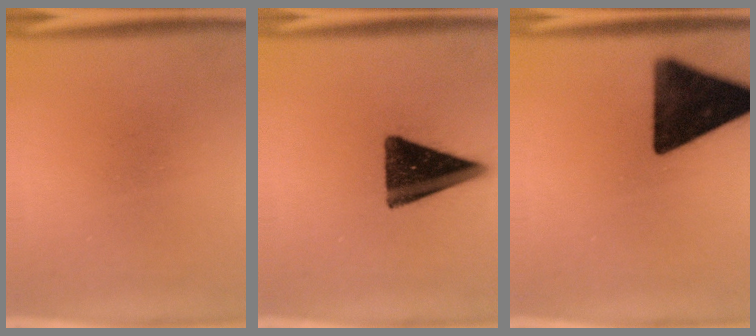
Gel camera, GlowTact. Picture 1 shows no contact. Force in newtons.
{"total": 14.3}
{"total": 16.5}